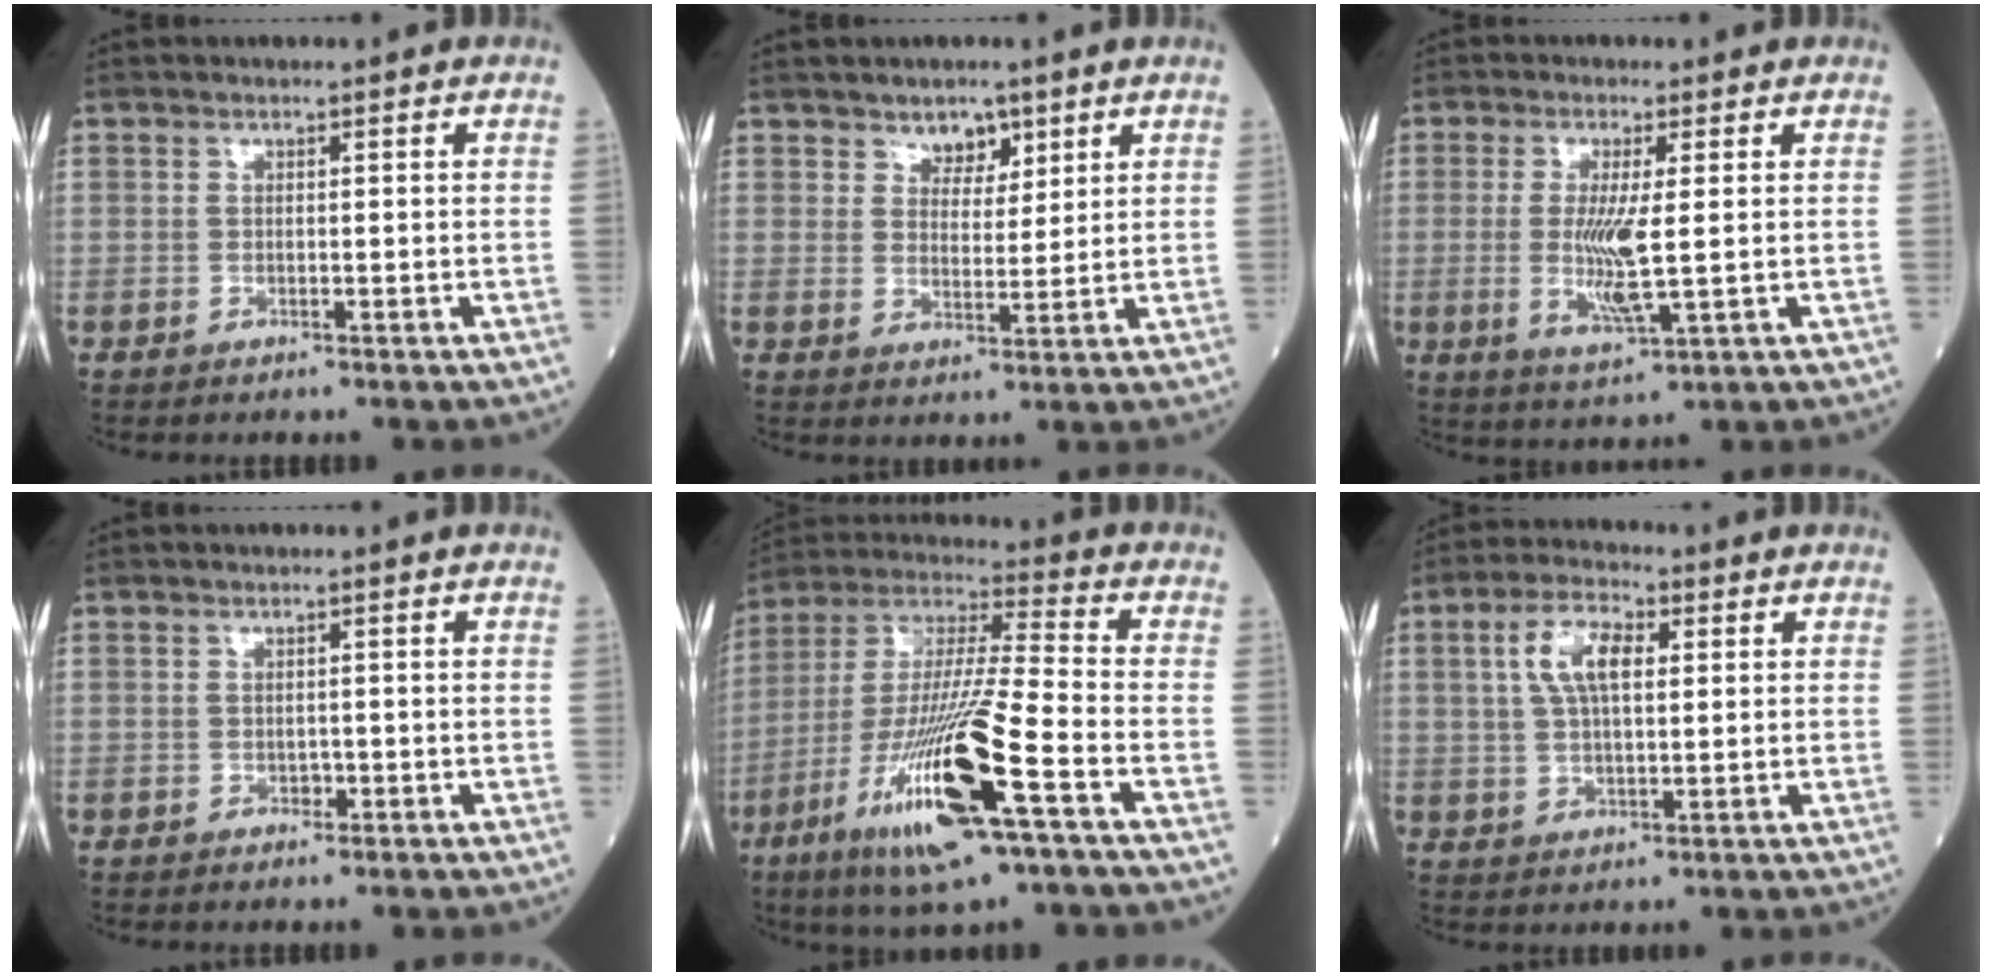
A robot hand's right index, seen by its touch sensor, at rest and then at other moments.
{"total": 4.0, "force": [2.7, 2.3, 1.7], "torque": [-0.019, 0.000, 0.045]}
{"total": 6.9, "force": [-0.1, 0.6, 6.9], "torque": [-0.149, -0.020, 0.001]}
{"total": 0.8, "force": [-0.3, 0.6, 0.4], "torque": [-0.006, 0.002, -0.005]}
{"total": 20.1, "force": [-8.7, 1.3, 18.0], "torque": [-0.381, -0.035, -0.162]}
{"total": 7.5, "force": [2.2, 3.0, 6.6], "torque": [-0.135, 0.015, 0.041]}